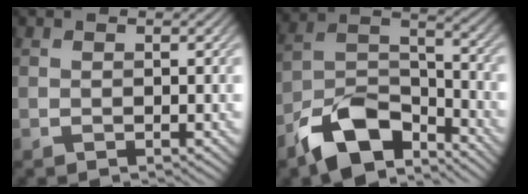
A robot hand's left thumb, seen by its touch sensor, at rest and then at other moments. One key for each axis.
{"total": 12.0, "fx": -8.4, "fy": 5.6, "fz": 6.5, "tx": -0.126, "ty": -0.005, "tz": -0.166}